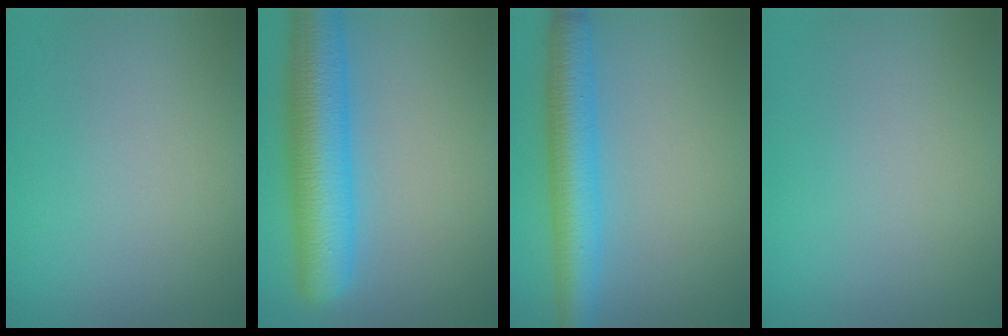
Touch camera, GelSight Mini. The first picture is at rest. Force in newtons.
{"total": 8.3, "press": 8.3, "slide": 0.3}
{"total": 5.6, "press": 5.6, "slide": 0.1}
{"total": 0.0}